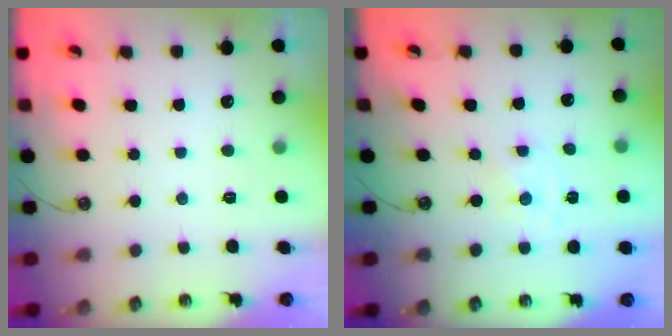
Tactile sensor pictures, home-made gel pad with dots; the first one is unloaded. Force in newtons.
{"total": 0.0}